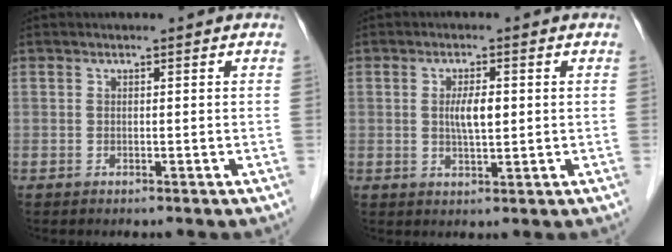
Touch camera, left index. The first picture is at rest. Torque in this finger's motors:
{"motor_torque": [1.02, 0.25, 0.43, 0.11]}